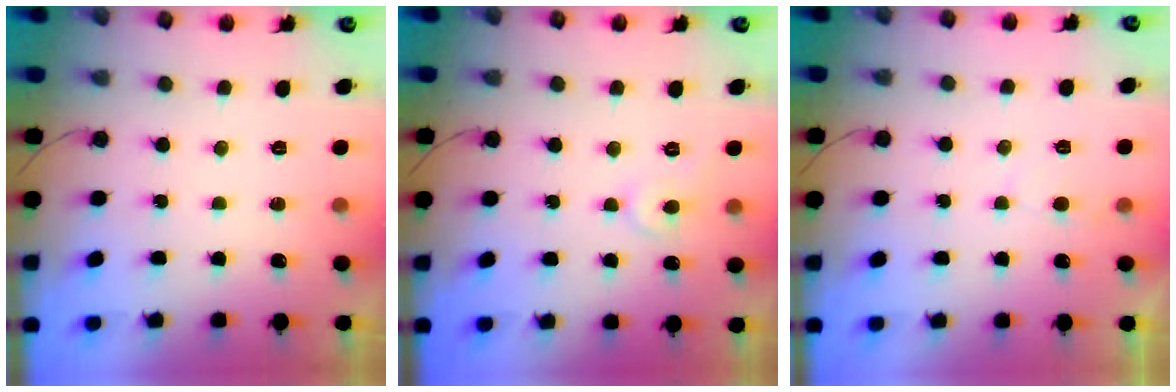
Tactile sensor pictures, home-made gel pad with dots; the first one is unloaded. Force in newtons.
{"total": 4.8, "press": 4.8, "slide": 0.4}
{"total": 2.0, "press": 2.0, "slide": 0.2}